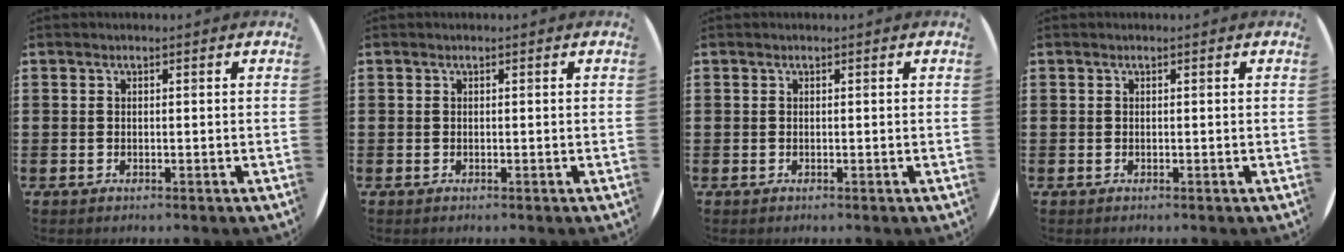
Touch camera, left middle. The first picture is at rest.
{"total": 0.0}
{"total": 0.0}
{"total": 0.0}